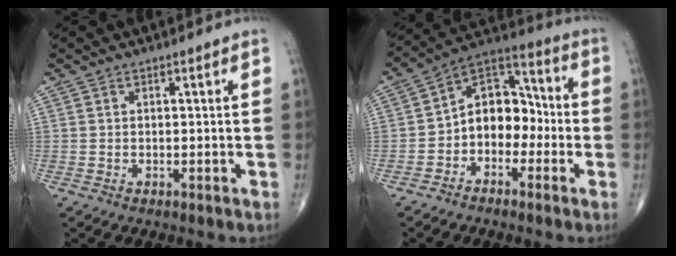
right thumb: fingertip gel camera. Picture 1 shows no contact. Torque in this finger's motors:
{"motor_torque": [-0.01, 0.27, 0.15, -0.02, 0.17]}